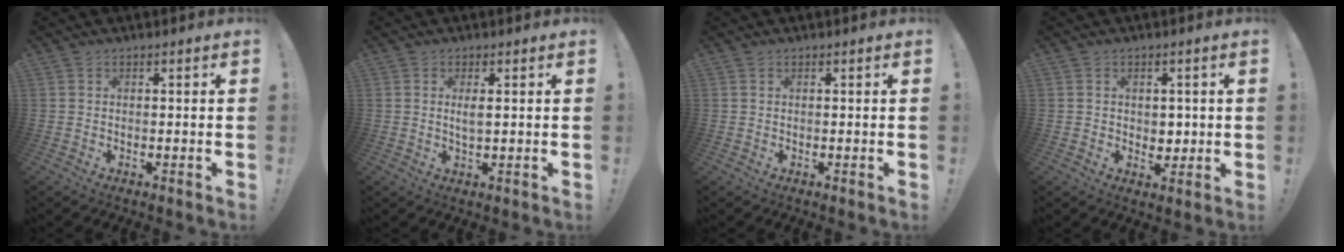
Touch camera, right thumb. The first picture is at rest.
{"total": 2.6, "force": [0.8, 0.6, 2.4], "torque": [-0.032, -0.009, 0.011]}
{"total": 0.0}
{"total": 3.8, "force": [1.0, 3.5, 1.2], "torque": [0.004, -0.011, 0.016]}